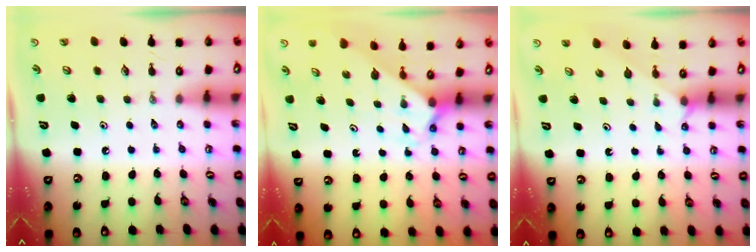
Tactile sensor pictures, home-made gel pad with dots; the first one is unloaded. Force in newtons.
{"total": 2.0, "press": 2.0, "slide": 0.1}
{"total": 1.9, "press": 1.9, "slide": 0.3}